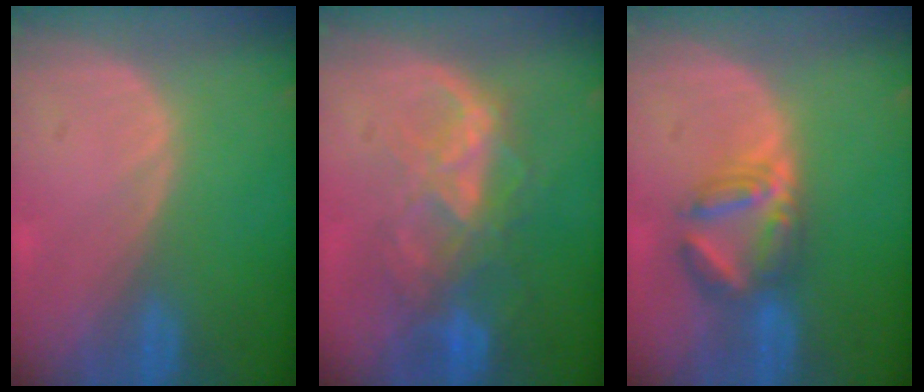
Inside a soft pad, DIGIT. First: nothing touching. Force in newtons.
{"total": 8.6, "press": 7.5, "slide": 4.2}
{"total": 5.9, "press": 5.8, "slide": 0.9}